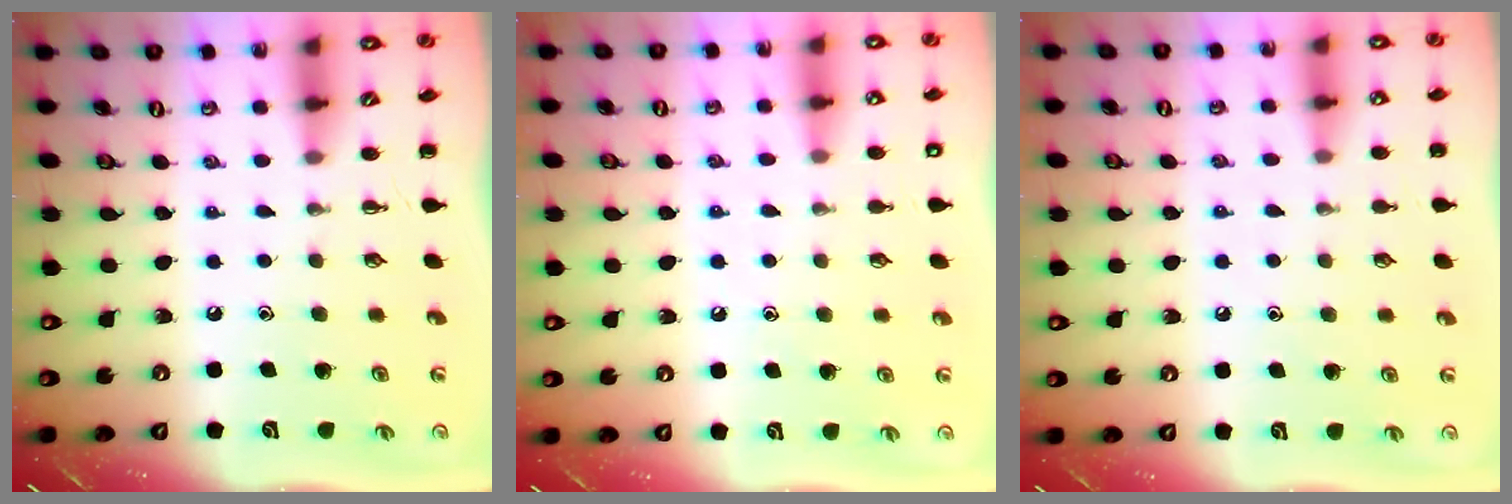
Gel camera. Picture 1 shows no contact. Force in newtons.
{"total": 8.4, "press": 8.1, "slide": 2.2}
{"total": 4.8, "press": 4.5, "slide": 1.6}